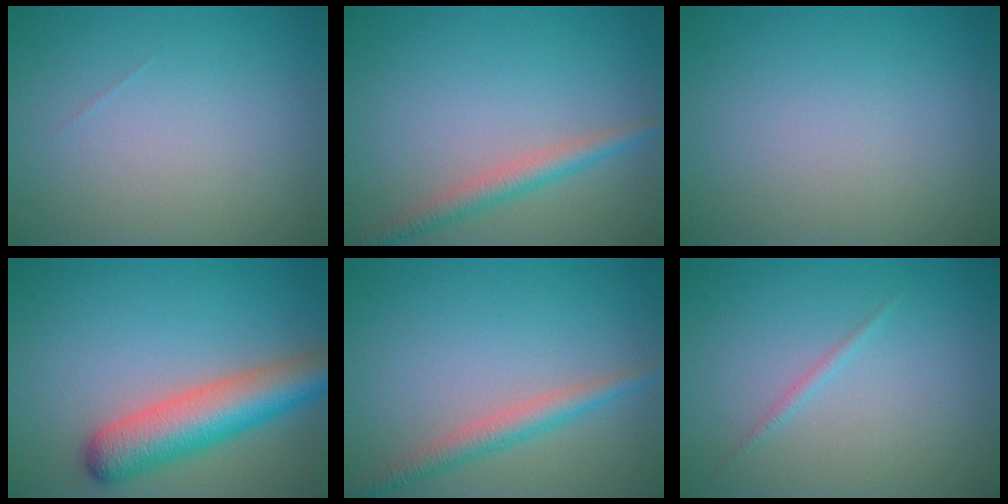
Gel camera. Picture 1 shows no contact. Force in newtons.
{"total": 2.5, "press": 2.5, "slide": 0.1}
{"total": 0.0}
{"total": 6.6, "press": 6.6, "slide": 0.3}
{"total": 2.8, "press": 2.8, "slide": 0.1}
{"total": 0.7, "press": 0.7, "slide": 0.1}